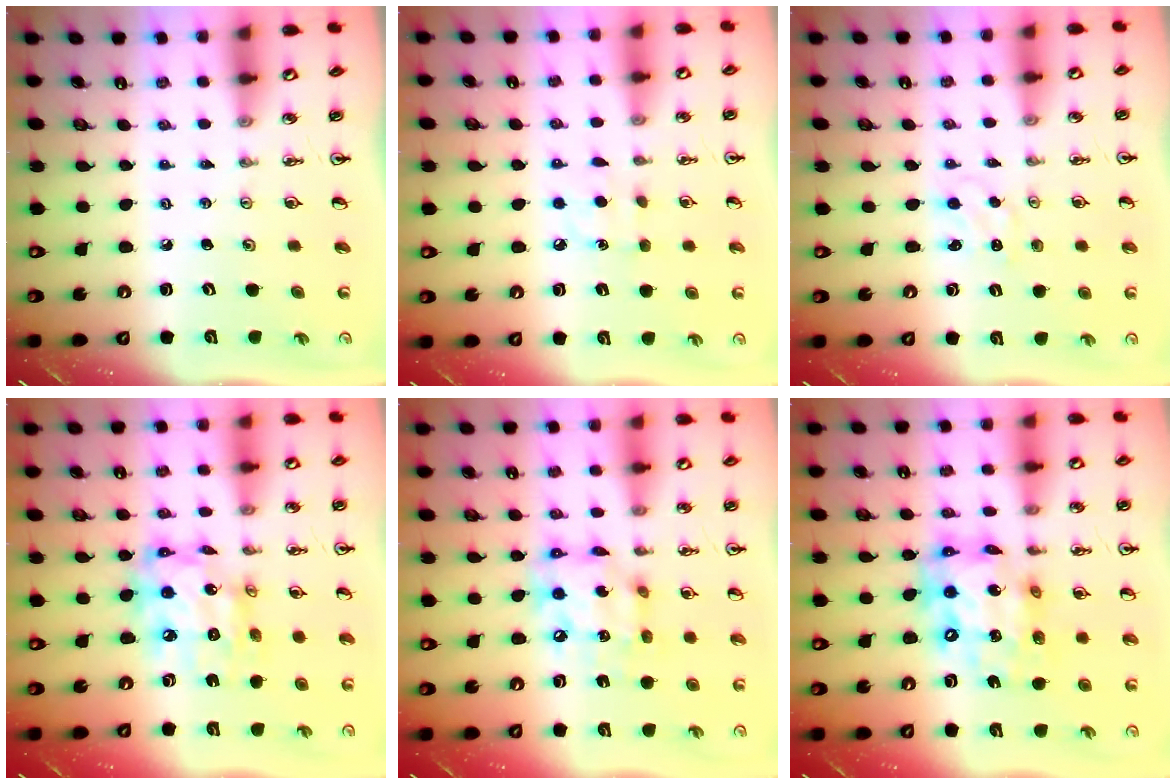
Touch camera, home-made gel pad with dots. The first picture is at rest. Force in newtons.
{"total": 6.6, "press": 6.6, "slide": 0.7}
{"total": 1.5, "press": 1.5, "slide": 0.2}
{"total": 15.1, "press": 14.9, "slide": 1.8}
{"total": 13.3, "press": 13.2, "slide": 1.4}
{"total": 16.4, "press": 16.3, "slide": 1.4}